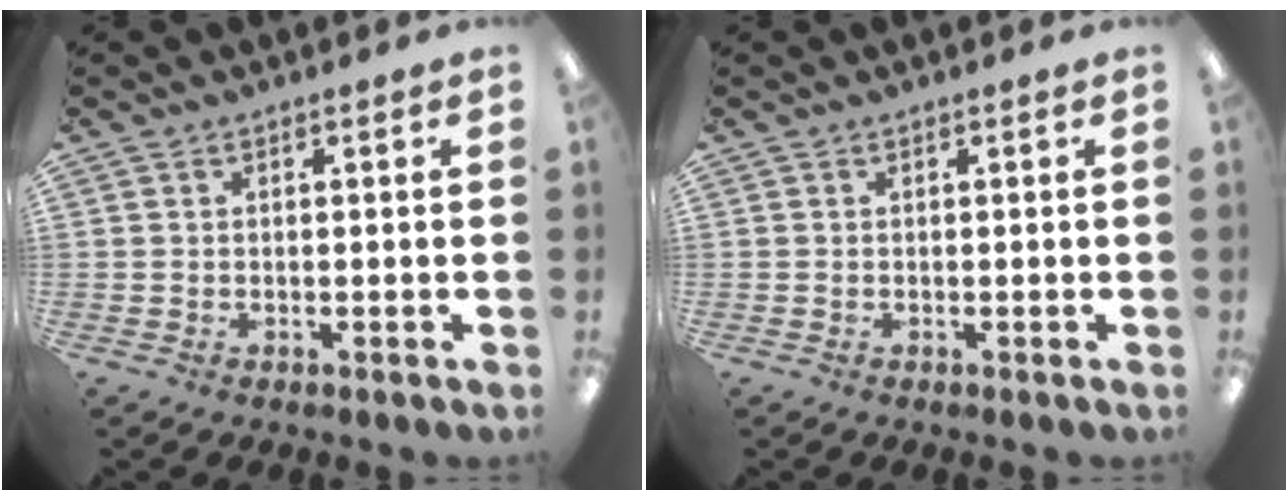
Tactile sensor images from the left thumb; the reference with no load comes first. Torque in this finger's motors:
{"motor_torque": [0.00, 0.00, 0.09, 0.04, 0.00]}